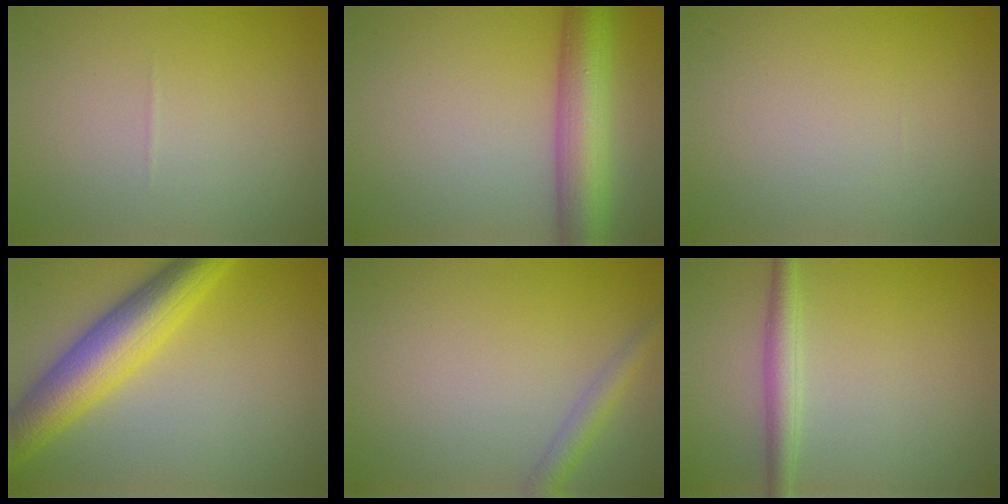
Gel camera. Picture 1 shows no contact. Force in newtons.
{"total": 7.3, "press": 7.3, "slide": 0.2}
{"total": 0.0}
{"total": 7.2, "press": 7.2, "slide": 0.2}
{"total": 2.0, "press": 2.0, "slide": 0.0}
{"total": 2.4, "press": 2.4, "slide": 0.1}